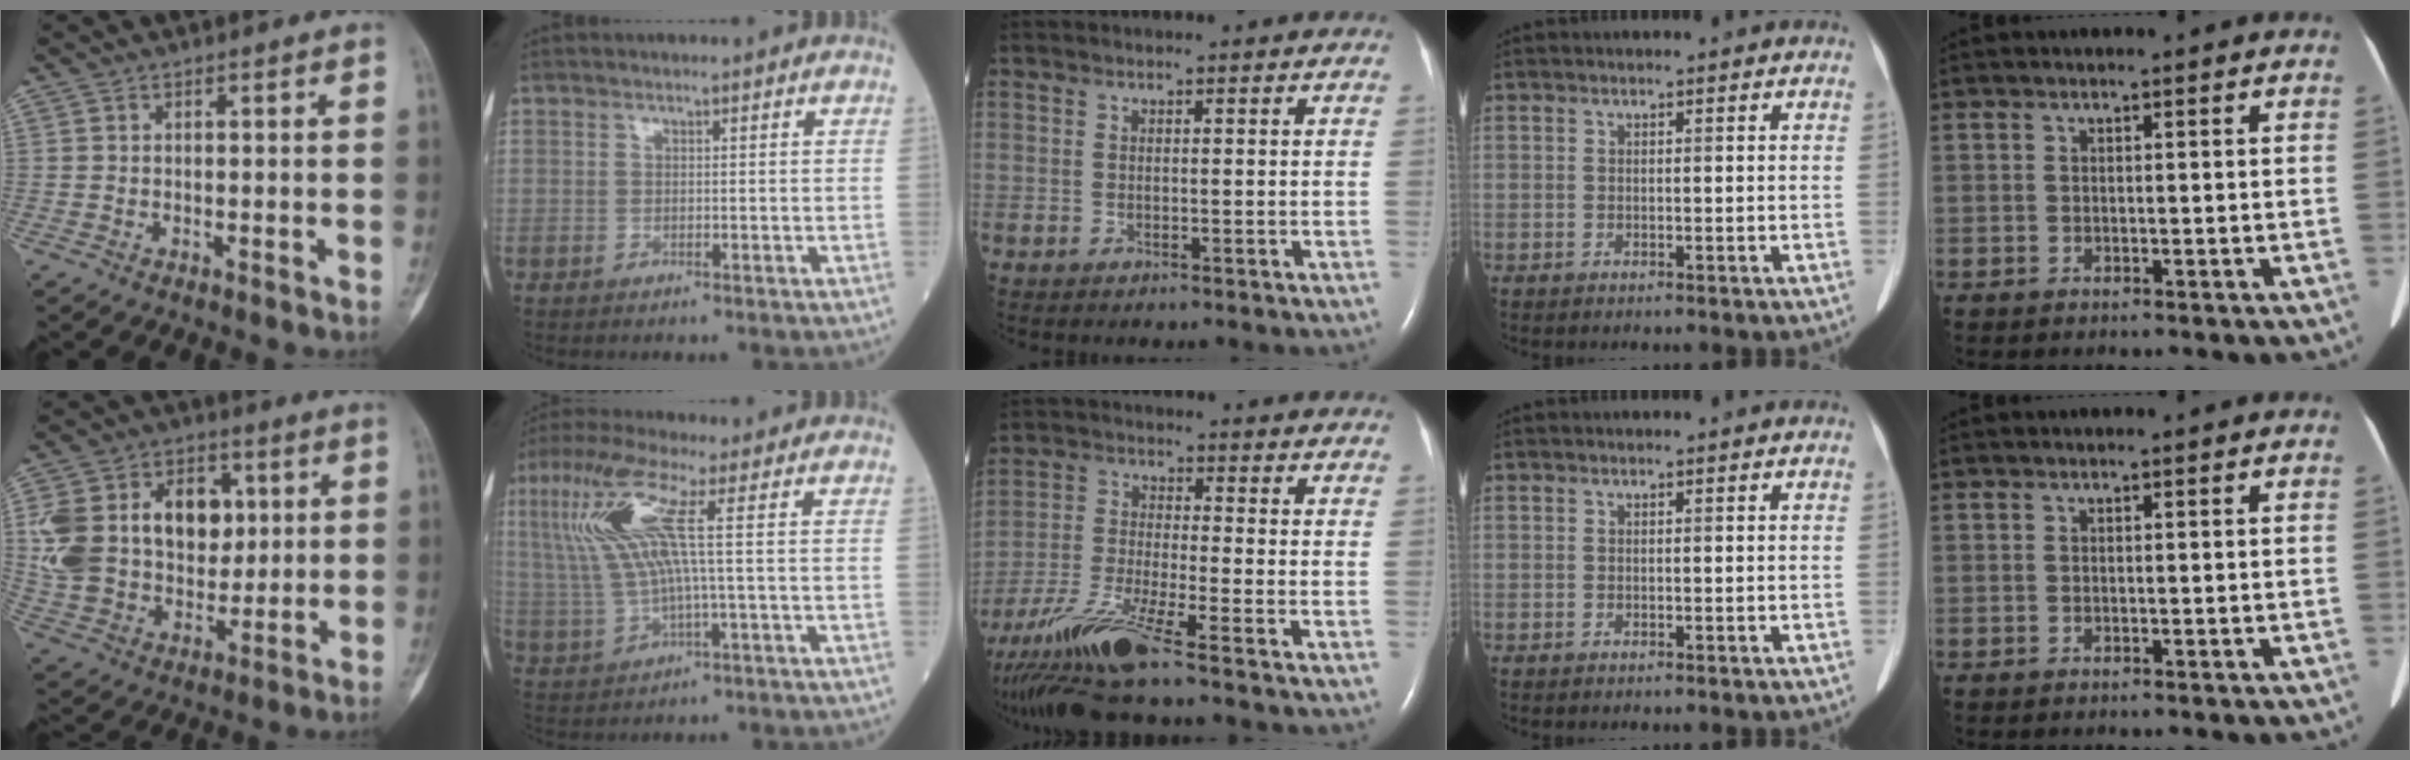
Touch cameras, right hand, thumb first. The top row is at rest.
{"thumb": {"total": 21.8, "force": [4.0, 15.8, 14.4], "torque": [-0.246, 0.010, 0.083]}, "index": {"total": 10.5, "force": [2.7, 0.4, 10.1], "torque": [-0.237, 0.019, 0.056]}, "middle": {"total": 12.1, "force": [-9.0, -0.8, 8.1], "torque": [-0.163, -0.025, -0.168]}}